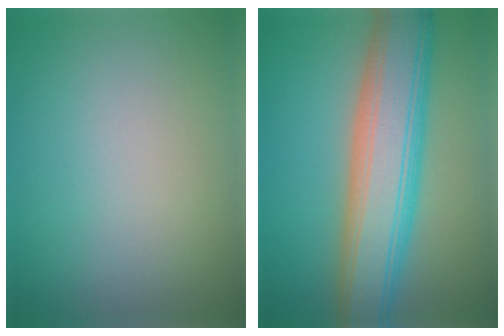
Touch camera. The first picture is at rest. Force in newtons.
{"total": 9.6, "press": 9.5, "slide": 0.4}